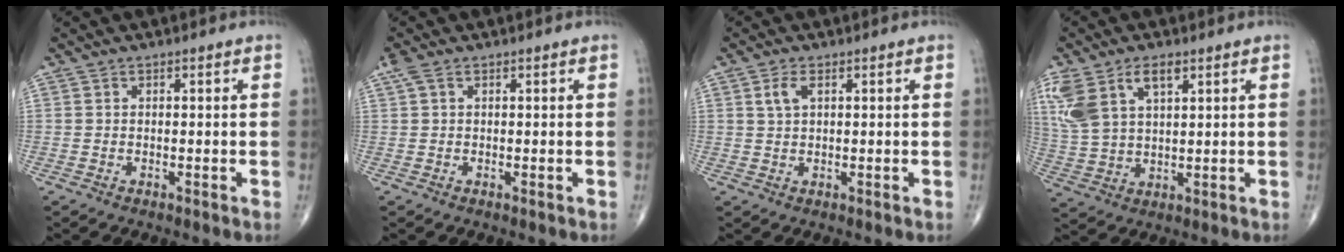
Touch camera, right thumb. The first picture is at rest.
{"total": 1.9, "force": [0.9, 0.8, 1.4], "torque": [-0.045, 0.017, 0.024]}
{"total": 2.7, "force": [1.1, 1.4, 2.1], "torque": [-0.044, 0.006, 0.024]}
{"total": 11.6, "force": [5.4, 6.0, 8.3], "torque": [-0.183, -0.002, 0.116]}